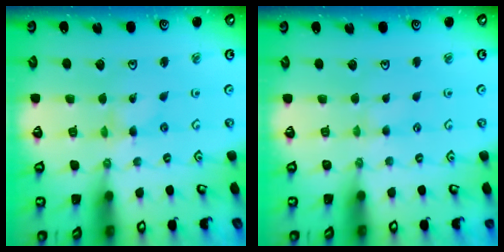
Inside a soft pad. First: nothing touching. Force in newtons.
{"total": 2.1, "press": 2.1, "slide": 0.3}